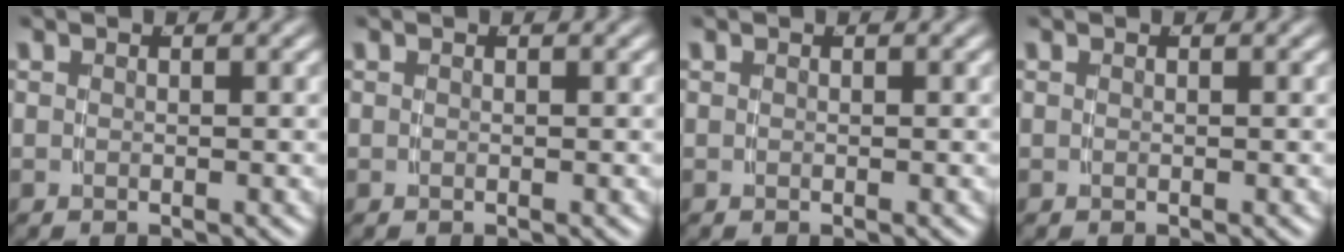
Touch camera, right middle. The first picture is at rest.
{"total": 0.0}
{"total": 0.0}
{"total": 0.0}